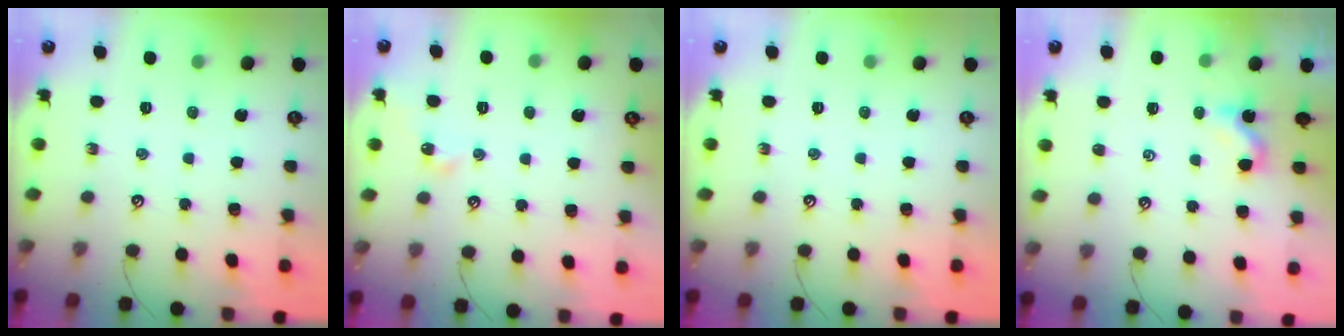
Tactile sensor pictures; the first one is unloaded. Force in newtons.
{"total": 1.5, "press": 1.4, "slide": 0.4}
{"total": 0.0}
{"total": 0.6, "press": 0.5, "slide": 0.4}